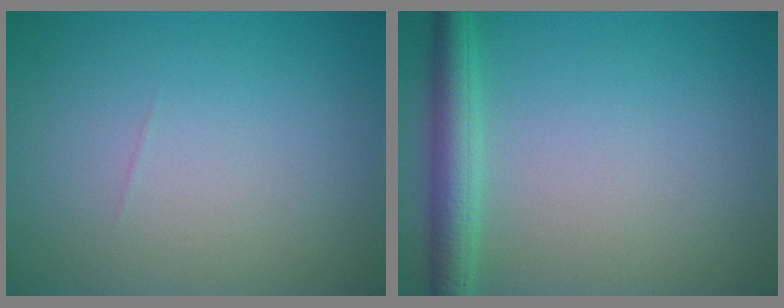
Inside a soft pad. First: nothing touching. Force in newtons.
{"total": 3.5, "press": 3.5, "slide": 0.1}